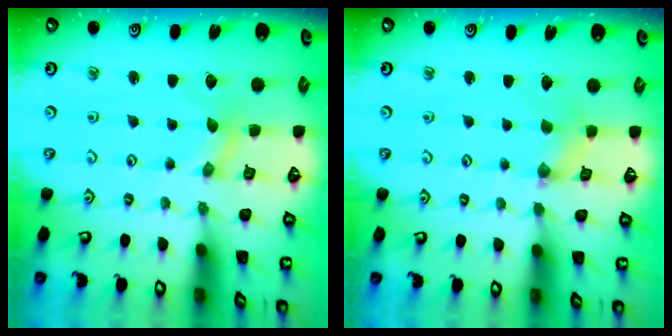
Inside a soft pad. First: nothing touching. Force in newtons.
{"total": 1.4, "press": 1.3, "slide": 0.3}